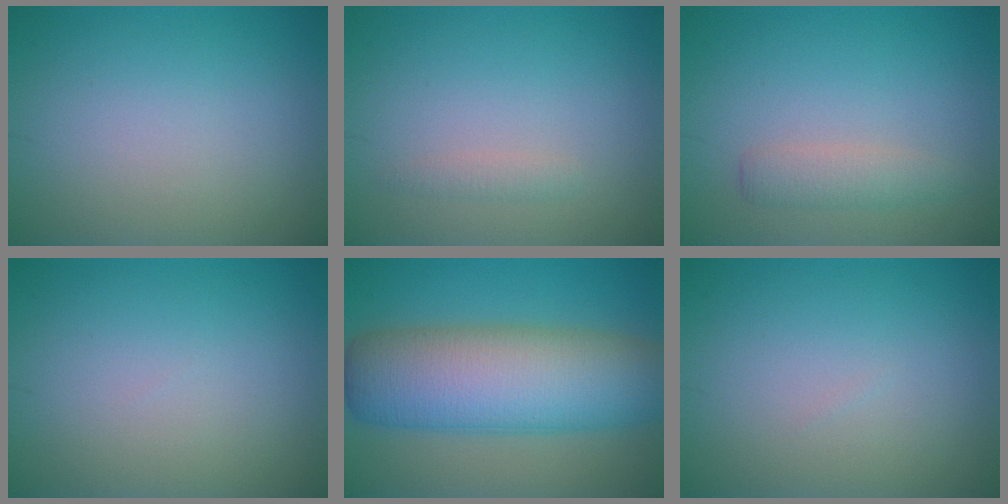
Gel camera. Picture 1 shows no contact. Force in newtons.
{"total": 0.9, "press": 0.9, "slide": 0.0}
{"total": 2.0, "press": 2.0, "slide": 0.2}
{"total": 0.0}
{"total": 11.7, "press": 11.7, "slide": 0.4}
{"total": 0.0}